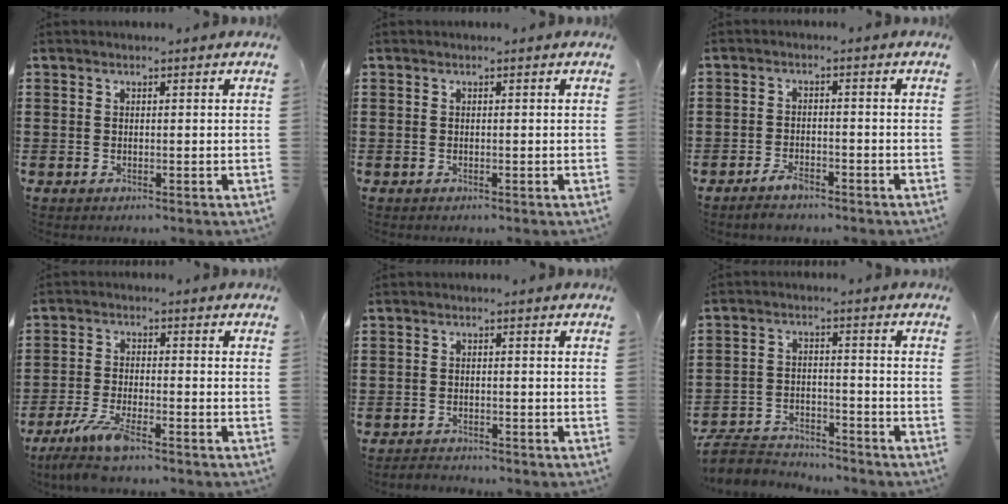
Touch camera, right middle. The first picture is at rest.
{"total": 0.0}
{"total": 2.7, "force": [-2.3, 0.9, 1.2], "torque": [-0.030, 0.002, -0.046]}
{"total": 6.0, "force": [-4.6, 0.7, 3.7], "torque": [-0.094, -0.019, -0.091]}
{"total": 1.5, "force": [-1.5, 0.2, 0.0], "torque": [-0.005, 0.002, -0.033]}
{"total": 5.0, "force": [-4.8, 1.1, 0.9], "torque": [-0.028, 0.006, -0.100]}